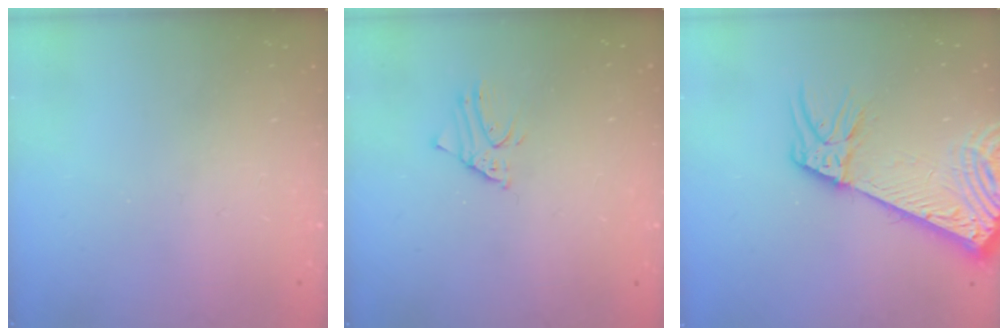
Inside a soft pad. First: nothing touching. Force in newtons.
{"total": 1.9, "press": 1.9, "slide": 0.1}
{"total": 11.1, "press": 10.7, "slide": 2.9}